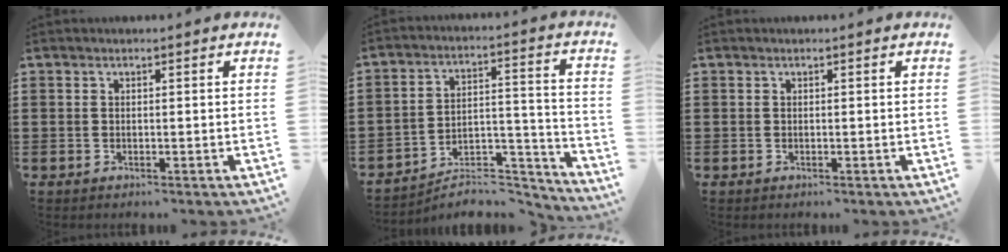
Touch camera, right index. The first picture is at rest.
{"total": 6.8, "force": [-6.3, 2.0, 1.6], "torque": [-0.018, 0.018, -0.122]}
{"total": 0.0}